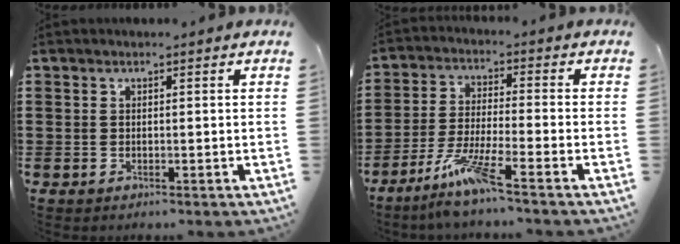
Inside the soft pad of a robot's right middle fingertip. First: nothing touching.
{"total": 7.2, "force": [-5.0, 0.2, 5.2], "torque": [-0.108, -0.013, -0.097]}